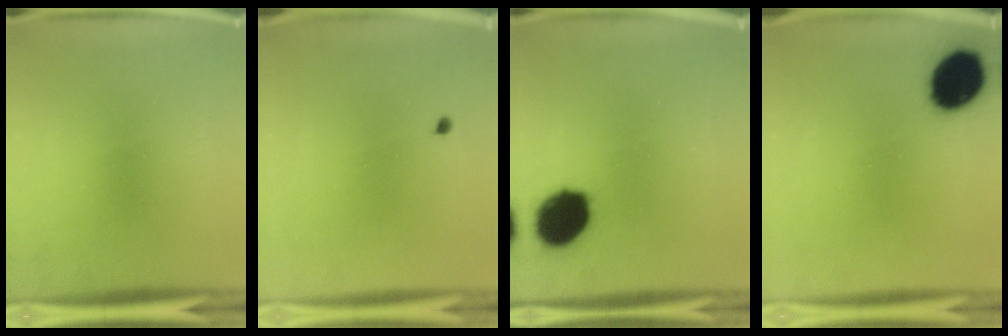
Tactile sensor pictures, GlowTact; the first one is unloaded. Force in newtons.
{"total": 0.5}
{"total": 13.7}
{"total": 14.6}